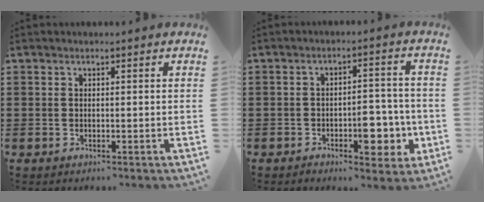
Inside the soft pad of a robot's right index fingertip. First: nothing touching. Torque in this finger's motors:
{"motor_torque": [0.40, -0.24, 0.19, 0.09]}